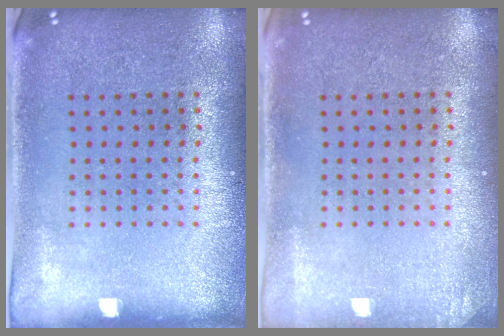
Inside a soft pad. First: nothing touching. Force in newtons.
{"total": 0.7, "press": 0.7, "slide": 0.1}